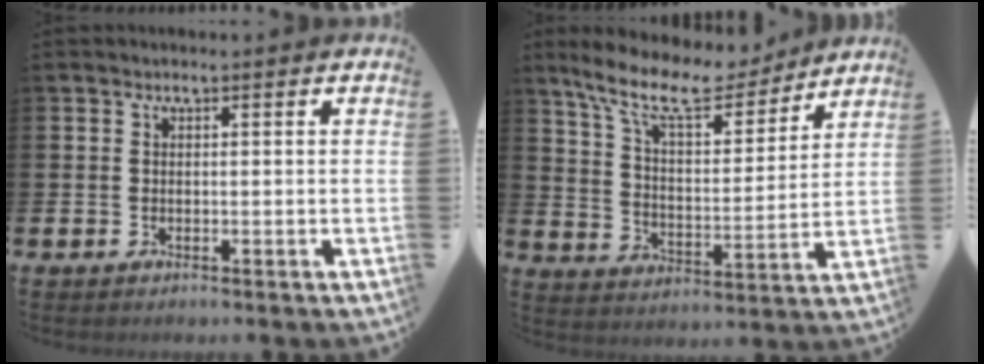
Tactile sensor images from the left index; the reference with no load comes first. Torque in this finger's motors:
{"motor_torque": [1.11, -1.03, 0.59, 0.21]}